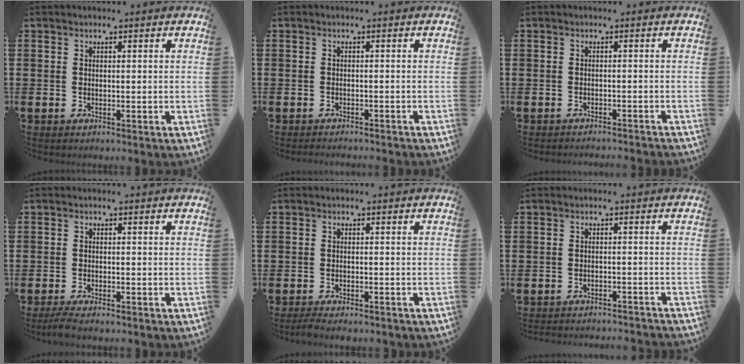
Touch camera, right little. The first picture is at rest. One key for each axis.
{"total": 0.9, "fx": -0.9, "fy": -0.1, "fz": 0.0, "tx": 0.006, "ty": -0.004, "tz": -0.021}
{"total": 1.0, "fx": -1.0, "fy": -0.2, "fz": -0.1, "tx": 0.000, "ty": 0.002, "tz": -0.020}
{"total": 1.7, "fx": -1.4, "fy": 0.2, "fz": 1.0, "tx": -0.017, "ty": 0.003, "tz": -0.028}
{"total": 1.7, "fx": -1.5, "fy": 0.2, "fz": 0.6, "tx": -0.012, "ty": 0.004, "tz": -0.031}
{"total": 1.8, "fx": -1.8, "fy": -0.2, "fz": -0.1, "tx": -0.002, "ty": 0.004, "tz": -0.038}